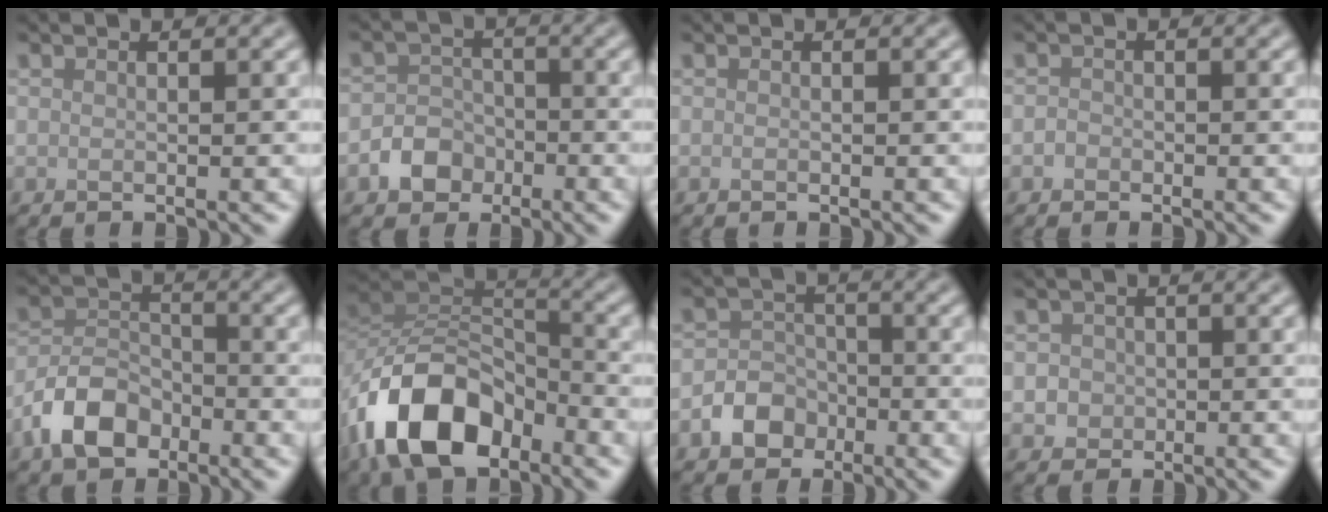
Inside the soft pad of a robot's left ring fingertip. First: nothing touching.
{"total": 3.1, "force": [-1.5, 2.5, 1.0], "torque": [-0.010, 0.004, -0.028]}
{"total": 0.0}
{"total": 0.8, "force": [-0.4, 0.6, 0.1], "torque": [0.000, 0.000, -0.010]}
{"total": 5.0, "force": [-2.9, 3.1, 2.6], "torque": [-0.048, 0.002, -0.064]}
{"total": 10.2, "force": [-5.7, 5.9, 6.1], "torque": [-0.114, 0.006, -0.115]}
{"total": 3.4, "force": [-1.7, 2.7, 1.1], "torque": [-0.015, 0.003, -0.033]}
{"total": 1.6, "force": [-0.2, 1.6, 0.4], "torque": [0.009, -0.003, -0.005]}